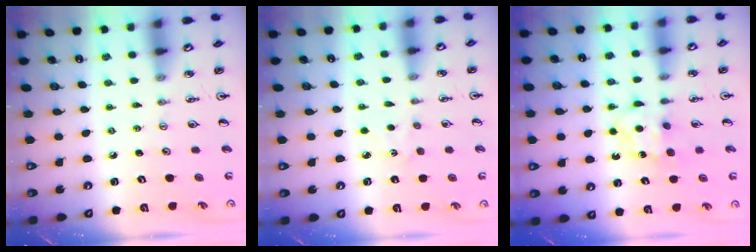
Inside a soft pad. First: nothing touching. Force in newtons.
{"total": 3.2, "press": 3.2, "slide": 0.3}
{"total": 5.9, "press": 5.9, "slide": 0.1}